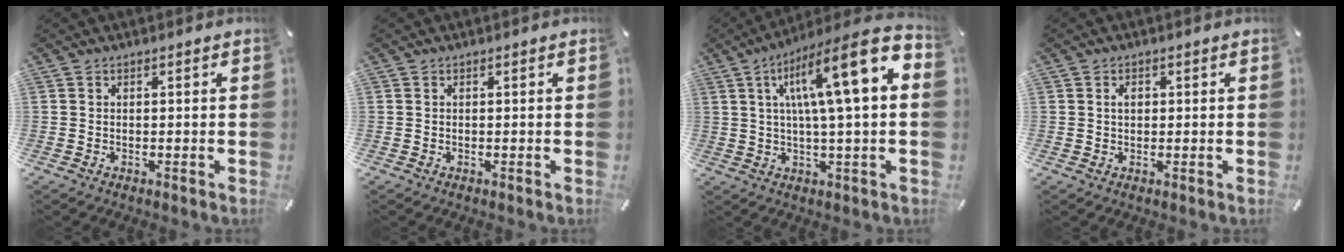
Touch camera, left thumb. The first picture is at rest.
{"total": 0.0}
{"total": 17.5, "force": [5.8, 2.8, 16.3], "torque": [-0.266, -0.030, 0.079]}
{"total": 1.8, "force": [0.3, 1.3, 1.2], "torque": [-0.018, 0.003, 0.002]}